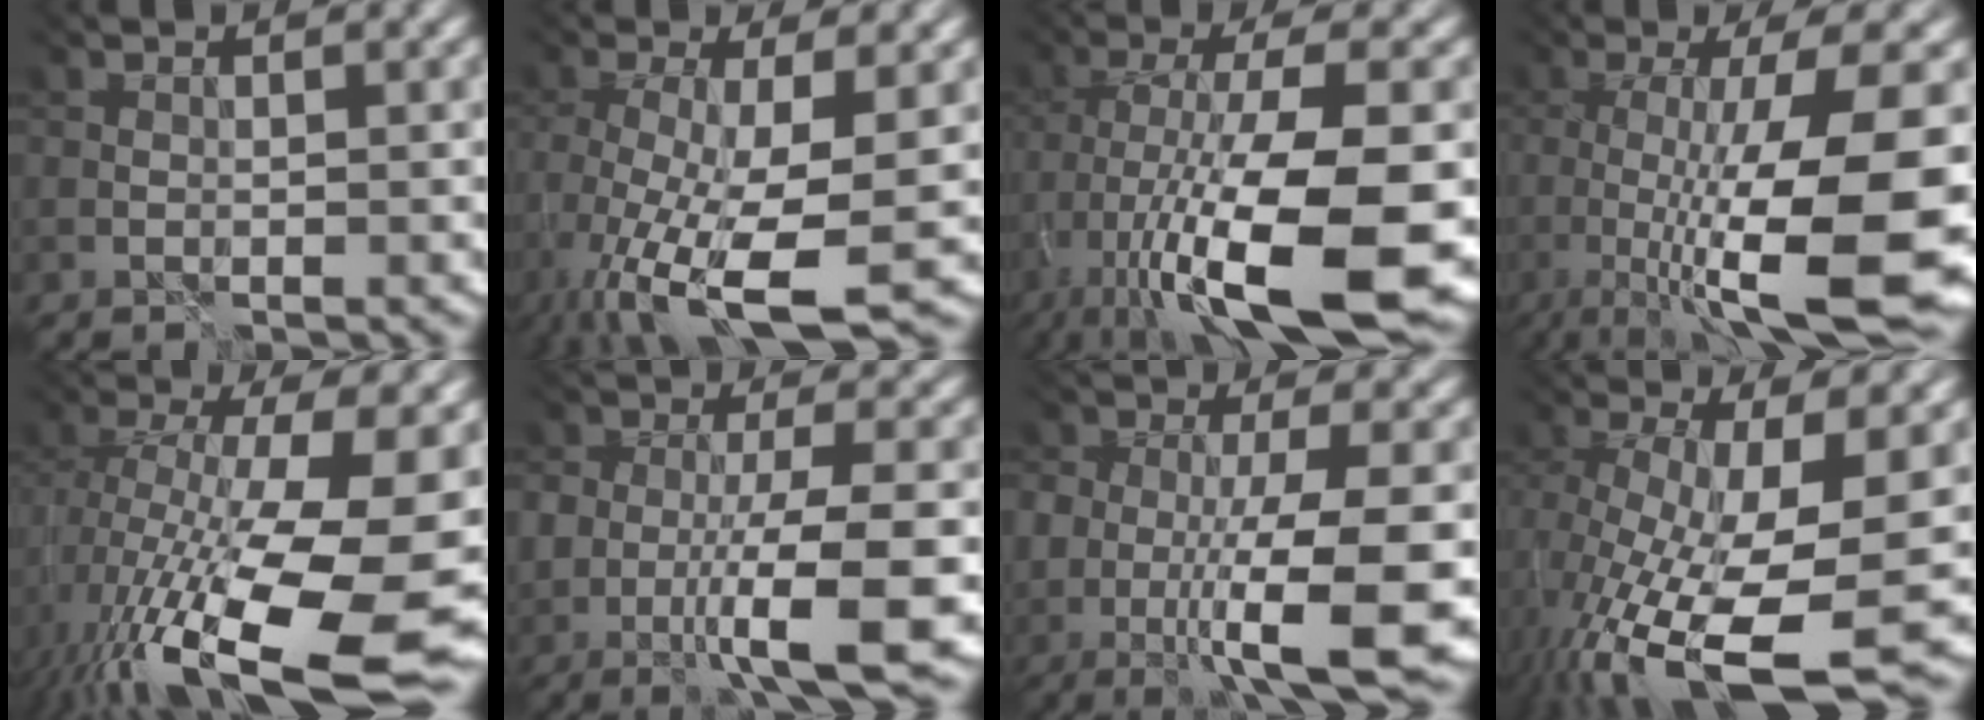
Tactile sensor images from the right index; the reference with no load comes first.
{"total": 10.0, "force": [-4.3, 3.0, 8.5], "torque": [-0.163, -0.033, -0.064]}
{"total": 13.4, "force": [-5.9, 3.5, 11.5], "torque": [-0.207, -0.018, -0.092]}
{"total": 11.9, "force": [-3.4, 2.5, 11.1], "torque": [-0.170, -0.021, -0.049]}
{"total": 15.0, "force": [-5.8, 5.1, 12.9], "torque": [-0.230, -0.018, -0.089]}
{"total": 6.2, "force": [-2.3, 1.2, 5.6], "torque": [-0.095, -0.005, -0.042]}
{"total": 8.9, "force": [-2.6, 2.4, 8.1], "torque": [-0.134, -0.016, -0.040]}
{"total": 12.4, "force": [-4.6, 4.9, 10.4], "torque": [-0.205, -0.045, -0.066]}